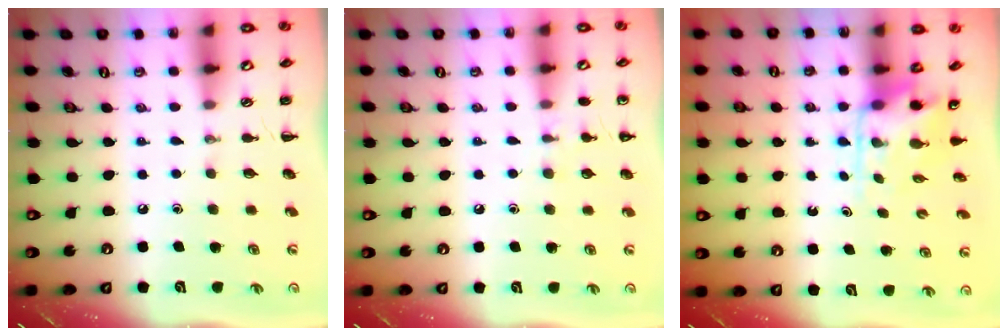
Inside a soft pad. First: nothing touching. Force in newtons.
{"total": 6.2, "press": 6.0, "slide": 1.9}
{"total": 4.6, "press": 4.5, "slide": 0.7}